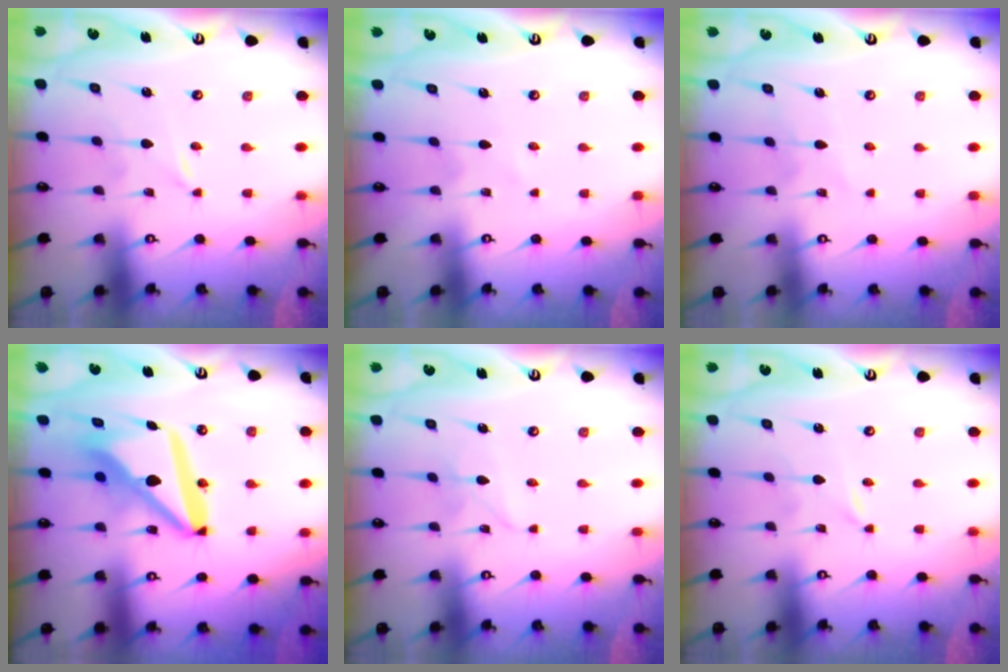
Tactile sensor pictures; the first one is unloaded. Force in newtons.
{"total": 2.2, "press": 2.2, "slide": 0.3}
{"total": 5.8, "press": 5.7, "slide": 0.4}
{"total": 14.6, "press": 14.5, "slide": 1.7}
{"total": 2.5, "press": 2.5, "slide": 0.2}
{"total": 0.0}